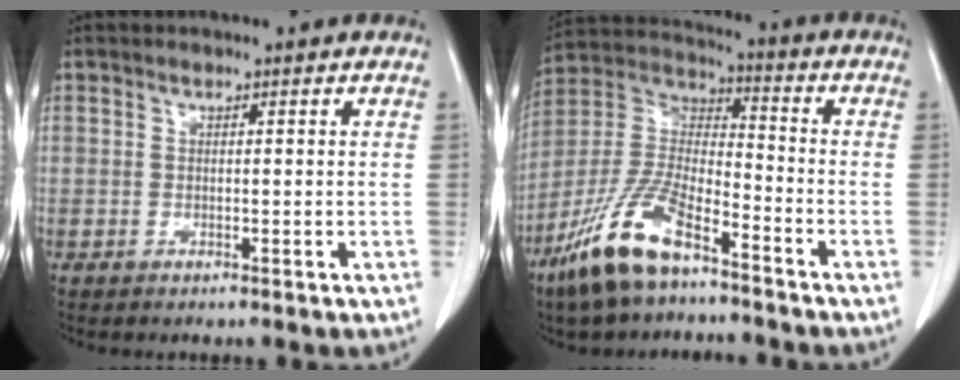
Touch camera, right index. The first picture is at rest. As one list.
[{"total": 14.0, "force": [-9.4, 4.1, 9.6], "torque": [-0.205, -0.005, -0.181]}]